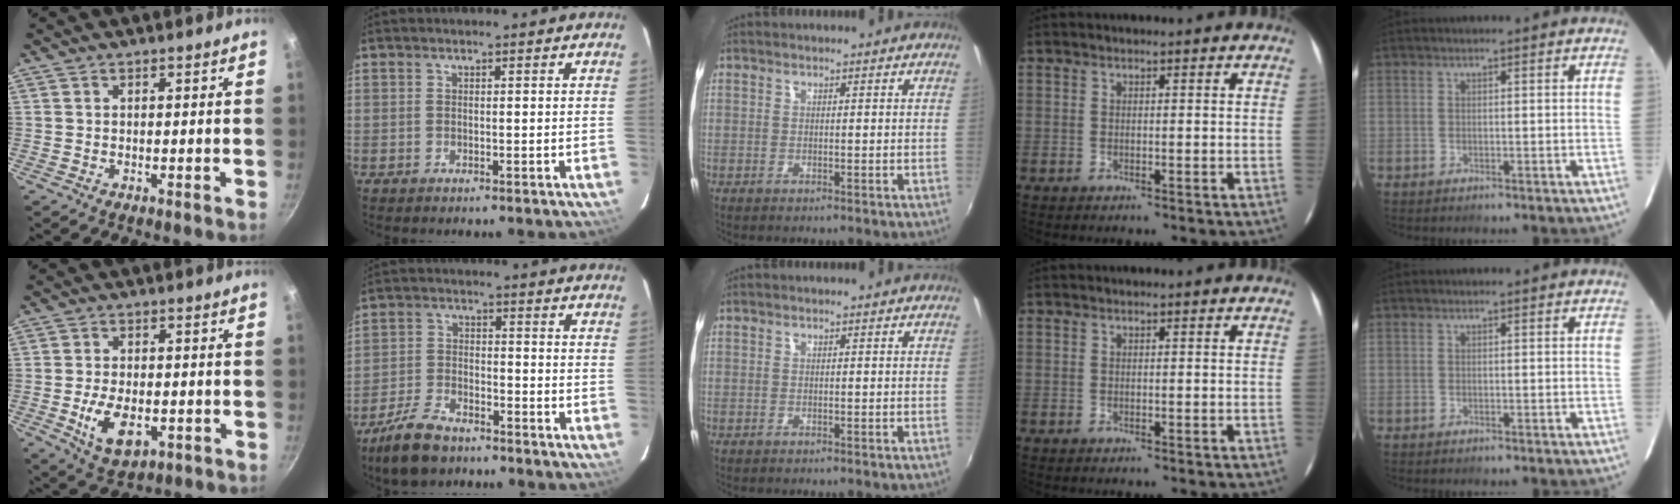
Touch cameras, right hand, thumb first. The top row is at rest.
{"thumb": {"total": 9.5, "force": [-2.5, 5.4, 7.4], "torque": [-0.123, 0.001, -0.032]}, "index": {"total": 9.8, "force": [-7.6, 4.2, 4.7], "torque": [-0.122, -0.002, -0.140]}}